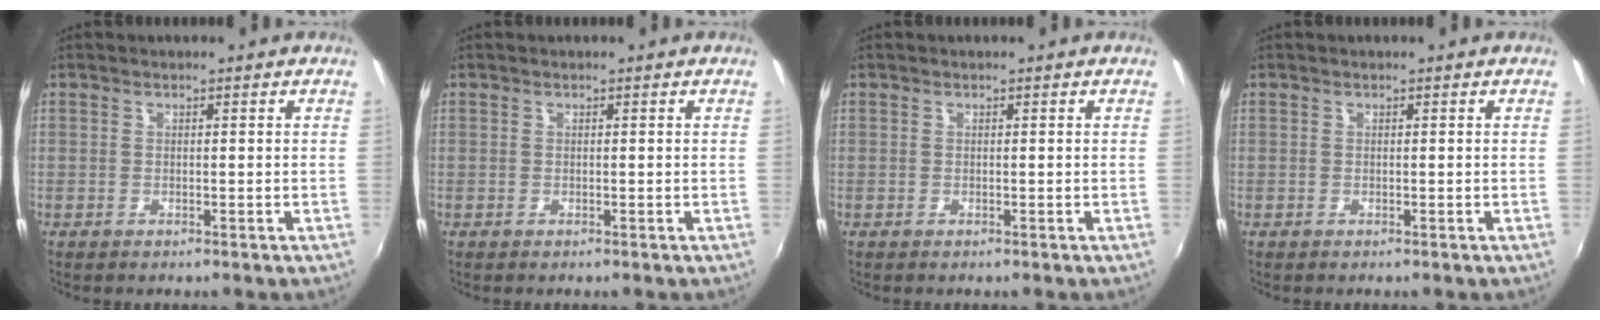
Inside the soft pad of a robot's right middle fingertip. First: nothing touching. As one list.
[{"total": 0.0}, {"total": 0.0}, {"total": 0.0}]